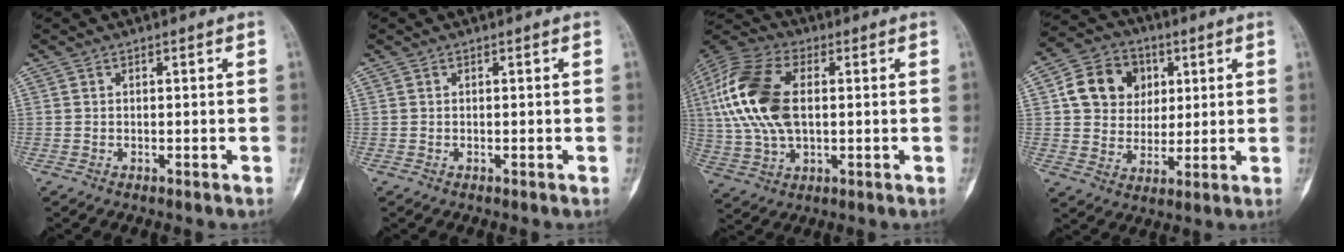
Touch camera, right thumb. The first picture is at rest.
{"total": 0.0}
{"total": 18.3, "force": [2.3, 10.4, 14.9], "torque": [-0.327, 0.010, 0.040]}
{"total": 12.5, "force": [3.5, 10.6, 5.7], "torque": [-0.063, -0.004, 0.058]}